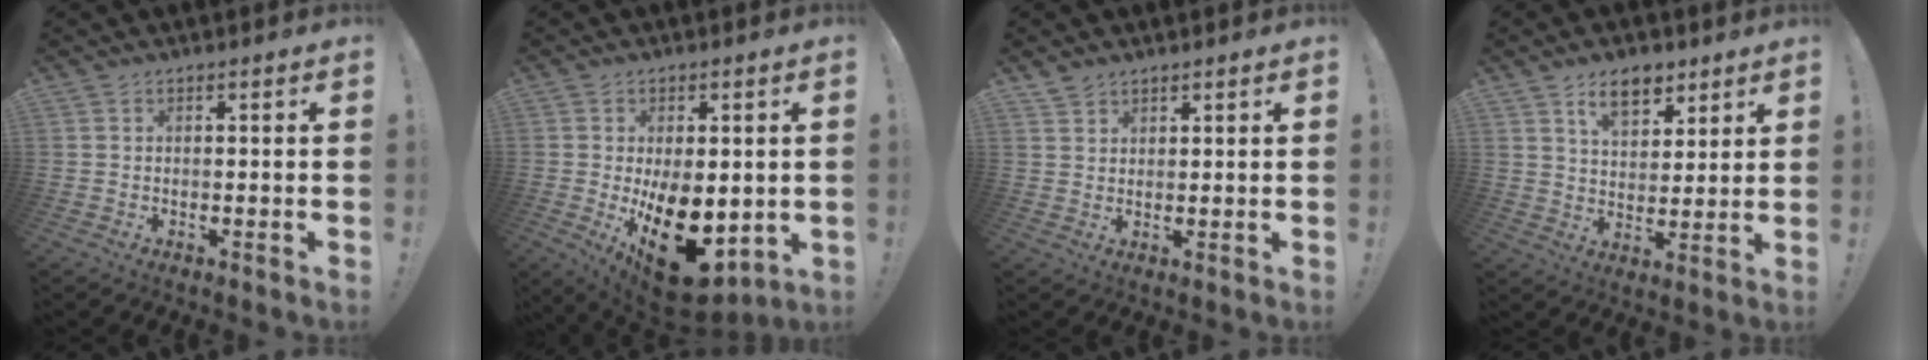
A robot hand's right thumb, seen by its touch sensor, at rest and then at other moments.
{"total": 18.2, "force": [-4.2, 9.8, 14.8], "torque": [-0.214, 0.007, -0.046]}
{"total": 2.5, "force": [2.2, 1.1, 0.5], "torque": [-0.007, -0.014, 0.040]}
{"total": 9.7, "force": [6.2, 5.5, 5.0], "torque": [-0.080, -0.023, 0.115]}